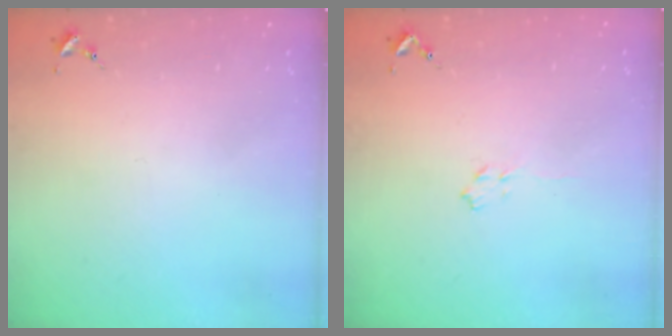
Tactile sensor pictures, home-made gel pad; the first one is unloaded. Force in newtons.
{"total": 3.9, "press": 3.9, "slide": 0.6}